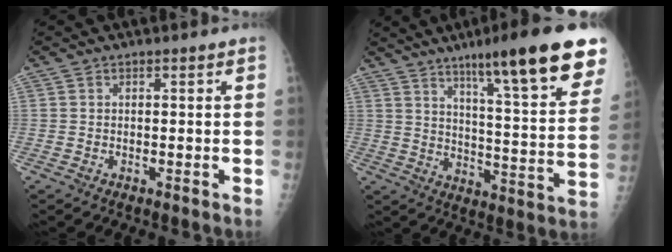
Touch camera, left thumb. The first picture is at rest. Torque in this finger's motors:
{"motor_torque": [0.72, 0.48, 1.60, -1.18, 0.35]}